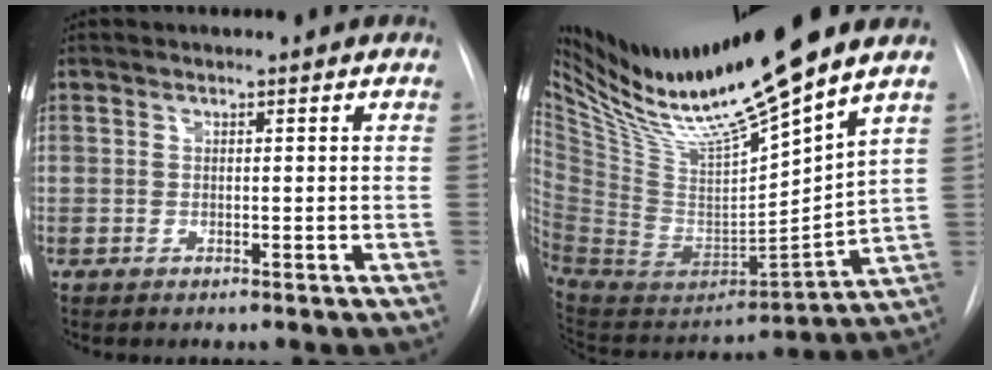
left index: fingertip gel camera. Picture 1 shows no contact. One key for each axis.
{"total": 24.3, "fx": 19.3, "fy": 0.1, "fz": 14.9, "tx": -0.251, "ty": -0.015, "tz": 0.356}